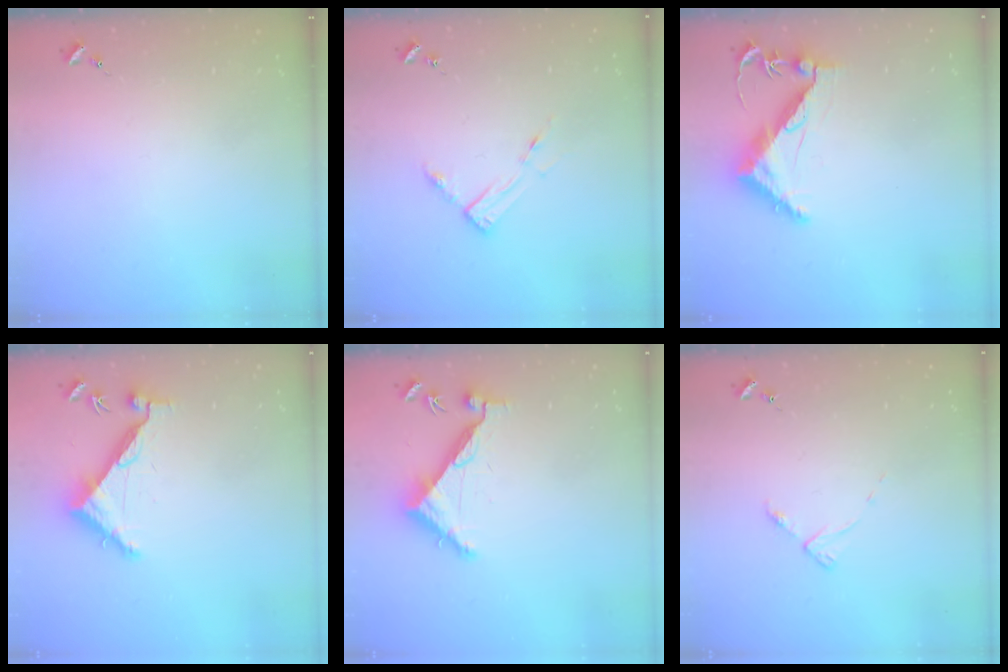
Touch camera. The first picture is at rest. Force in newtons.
{"total": 7.4, "press": 7.4, "slide": 0.6}
{"total": 9.7, "press": 9.6, "slide": 1.0}
{"total": 7.2, "press": 7.2, "slide": 0.3}
{"total": 7.2, "press": 7.2, "slide": 0.3}
{"total": 4.4, "press": 4.3, "slide": 0.7}